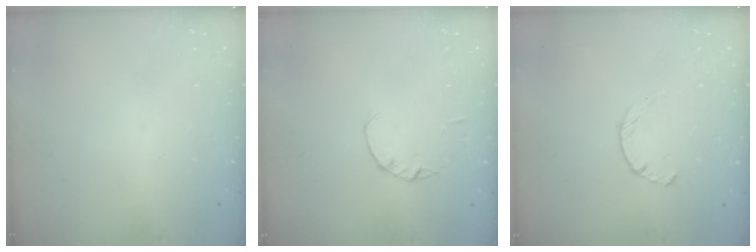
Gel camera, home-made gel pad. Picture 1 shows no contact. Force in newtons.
{"total": 1.4, "press": 1.3, "slide": 0.3}
{"total": 2.2, "press": 2.2, "slide": 0.4}